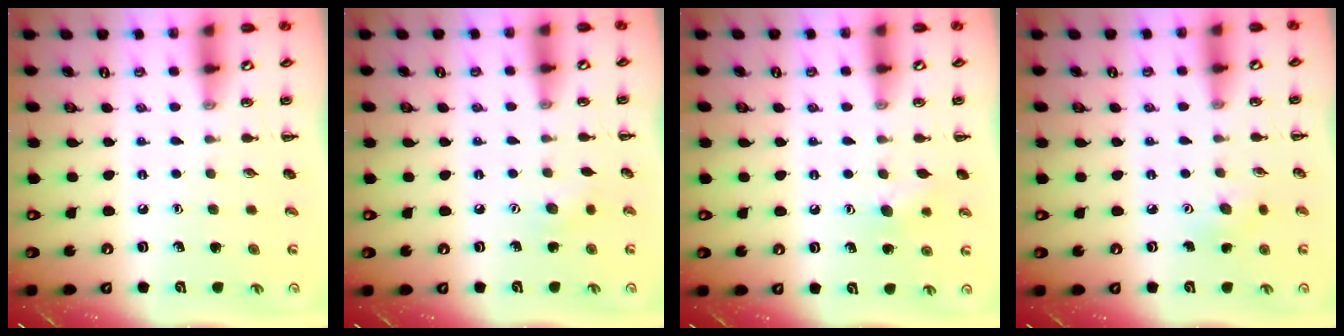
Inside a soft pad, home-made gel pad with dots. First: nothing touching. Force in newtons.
{"total": 5.2, "press": 5.0, "slide": 1.2}
{"total": 6.5, "press": 6.4, "slide": 1.2}
{"total": 4.6, "press": 4.4, "slide": 1.2}